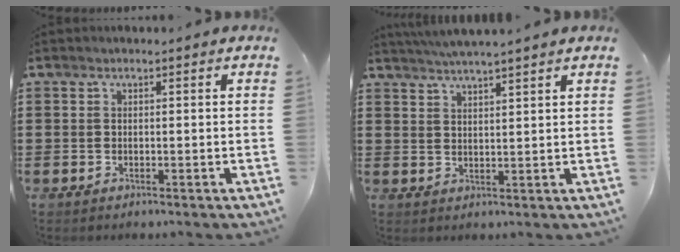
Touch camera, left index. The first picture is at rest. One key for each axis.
{"total": 3.0, "fx": 2.9, "fy": -0.9, "fz": 0.5, "tx": -0.017, "ty": -0.009, "tz": 0.052}